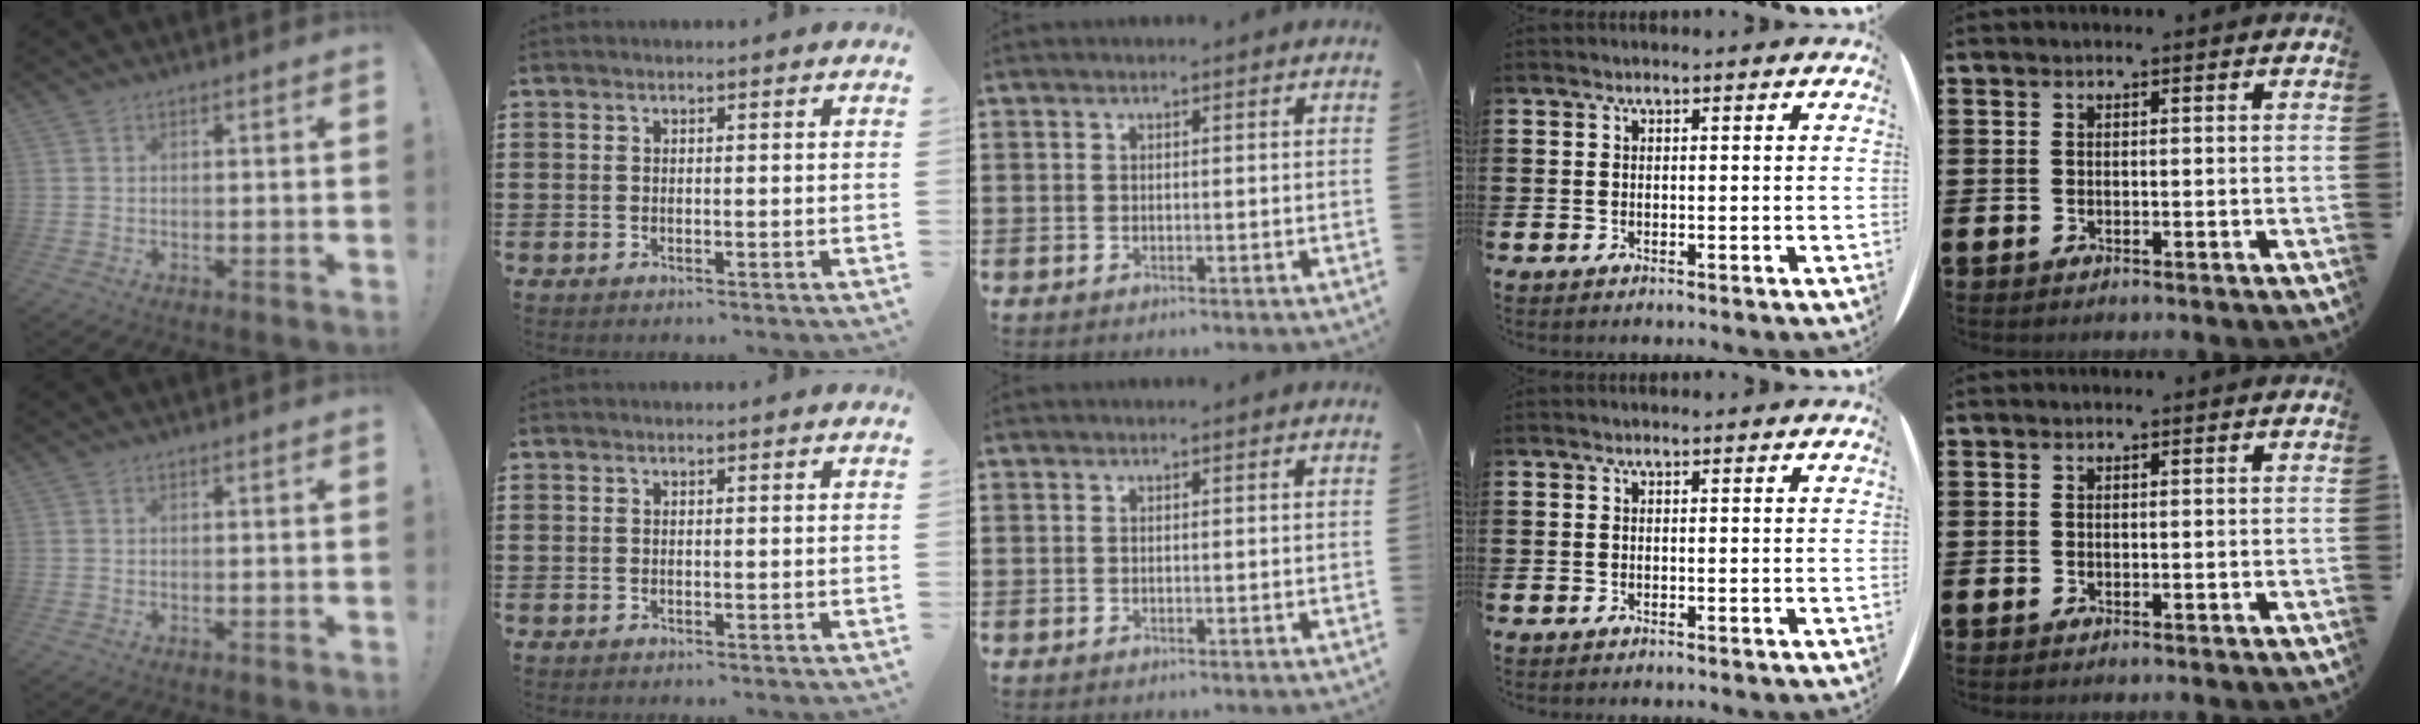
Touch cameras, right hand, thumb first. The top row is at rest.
{}